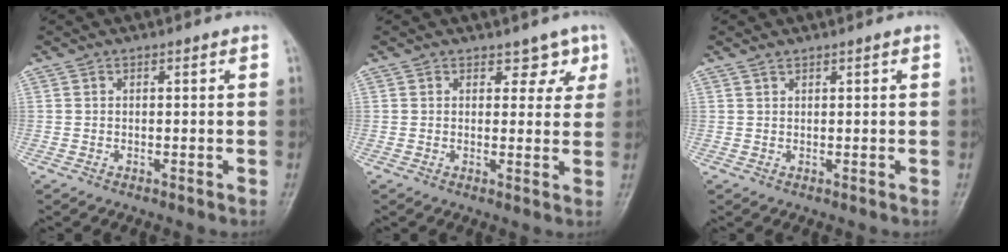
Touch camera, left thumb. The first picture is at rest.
{"total": 3.6, "force": [2.2, 2.4, 1.4], "torque": [0.015, -0.010, 0.026]}
{"total": 0.8, "force": [0.7, 0.3, 0.2], "torque": [0.000, 0.005, 0.014]}